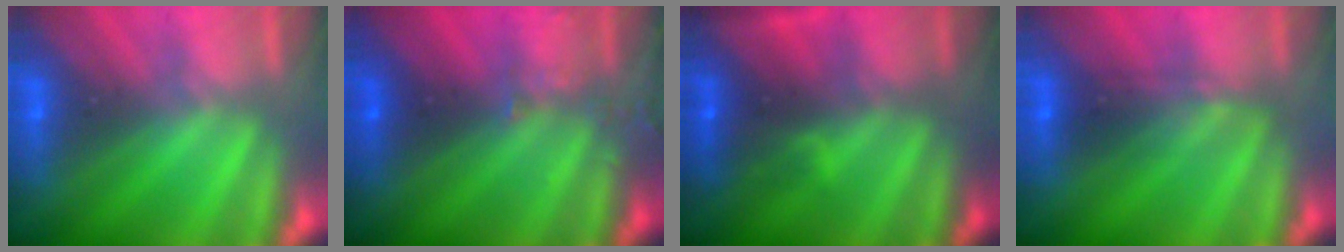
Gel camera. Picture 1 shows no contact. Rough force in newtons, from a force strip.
{"total": 3.7}
{"total": 2.6}
{"total": 2.4}